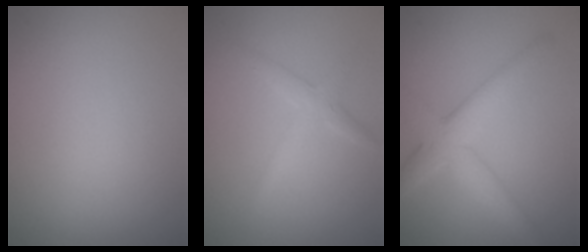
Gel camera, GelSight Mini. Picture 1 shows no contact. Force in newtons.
{"total": 1.8, "press": 1.8, "slide": 0.0}
{"total": 4.6, "press": 4.6, "slide": 0.1}